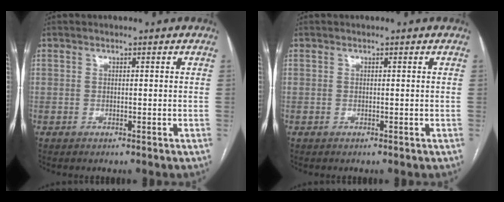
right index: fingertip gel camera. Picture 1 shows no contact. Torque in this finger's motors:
{"motor_torque": [0.04, 0.04, 0.00, 0.00]}